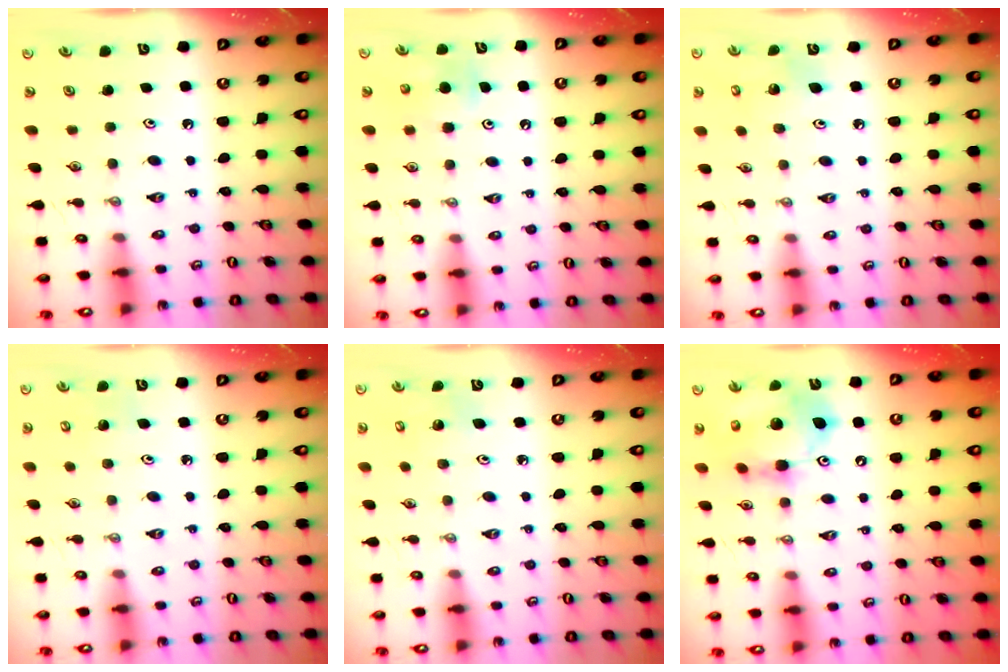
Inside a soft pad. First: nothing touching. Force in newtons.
{"total": 5.6, "press": 5.5, "slide": 1.1}
{"total": 7.5, "press": 7.3, "slide": 1.9}
{"total": 5.2, "press": 5.1, "slide": 0.5}
{"total": 4.9, "press": 4.8, "slide": 0.3}
{"total": 15.2, "press": 15.1, "slide": 1.7}